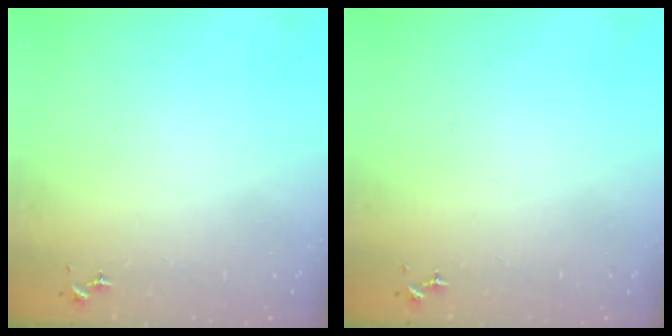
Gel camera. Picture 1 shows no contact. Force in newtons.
{"total": 0.0}